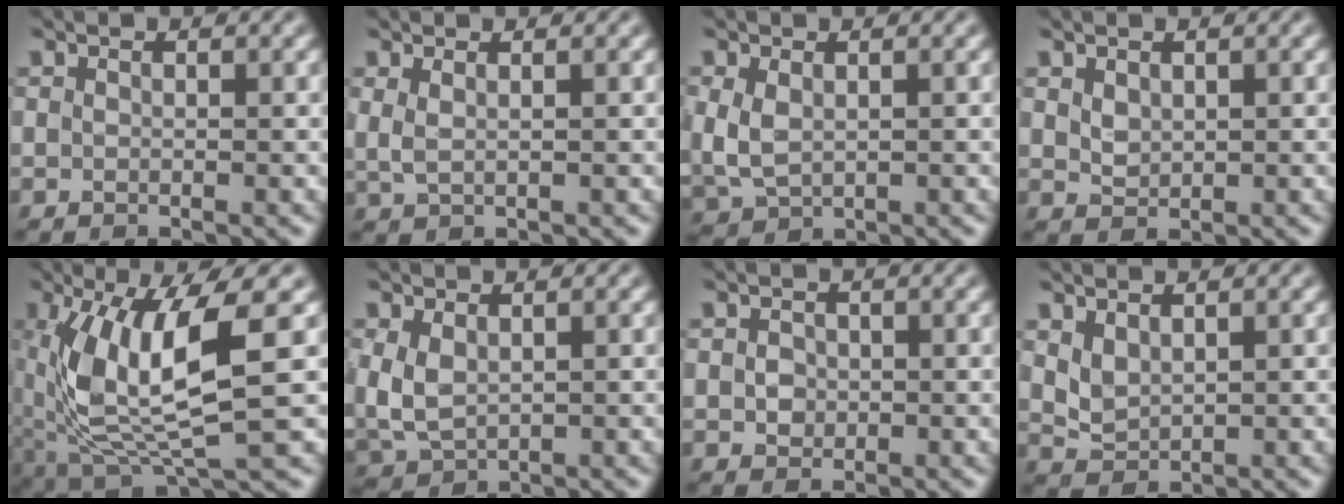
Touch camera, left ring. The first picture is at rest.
{"total": 1.5, "force": [0.7, 0.6, 1.2], "torque": [-0.027, -0.003, 0.017]}
{"total": 3.6, "force": [0.1, 2.4, 2.6], "torque": [-0.069, -0.006, 0.007]}
{"total": 1.4, "force": [0.7, 1.0, 0.7], "torque": [-0.016, -0.002, 0.019]}
{"total": 9.8, "force": [1.0, 3.4, 9.1], "torque": [-0.195, -0.021, 0.027]}
{"total": 4.4, "force": [0.3, 2.9, 3.2], "torque": [-0.084, -0.003, 0.008]}
{"total": 1.5, "force": [0.1, 1.4, 0.6], "torque": [-0.010, -0.003, 0.001]}
{"total": 2.1, "force": [1.1, 1.3, 1.2], "torque": [-0.029, -0.004, 0.028]}